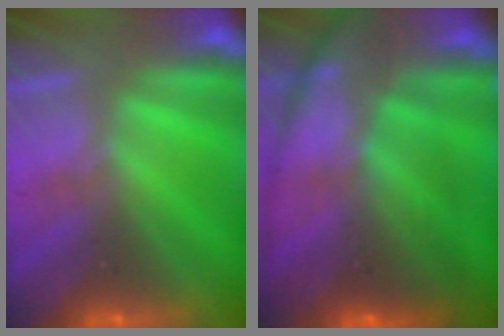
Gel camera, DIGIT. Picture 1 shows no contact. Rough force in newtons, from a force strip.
{"total": 5.6}